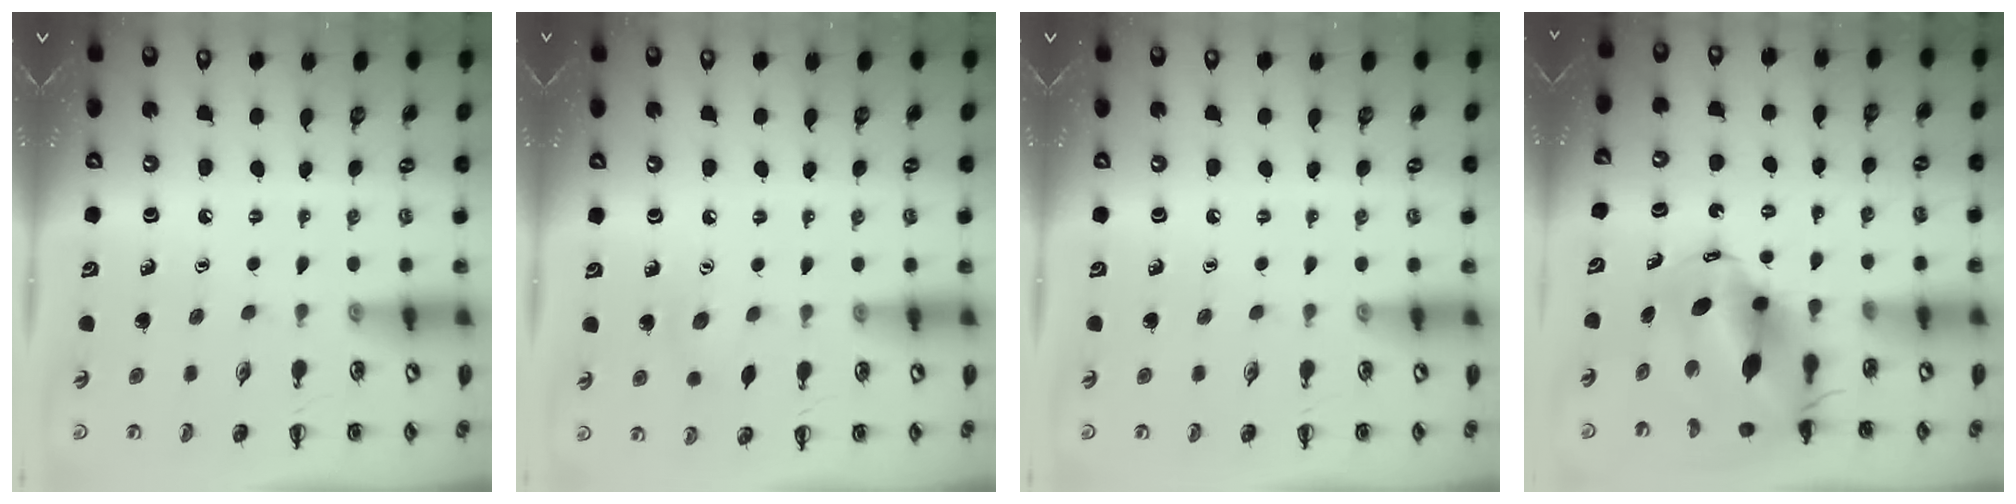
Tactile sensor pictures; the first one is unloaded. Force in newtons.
{"total": 5.7, "press": 5.6, "slide": 1.4}
{"total": 0.0}
{"total": 10.5, "press": 10.2, "slide": 2.5}